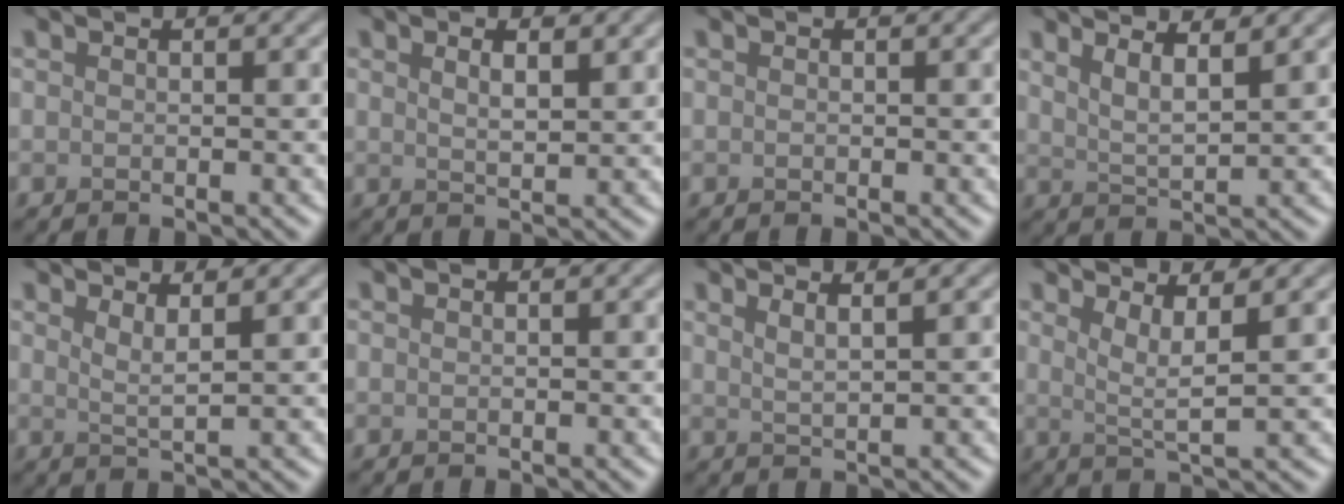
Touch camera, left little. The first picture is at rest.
{"total": 2.6, "force": [1.4, 0.9, 2.0], "torque": [-0.025, -0.002, 0.025]}
{"total": 0.0}
{"total": 3.9, "force": [3.0, 1.0, 2.4], "torque": [-0.035, 0.010, 0.042]}
{"total": 2.1, "force": [1.4, 0.5, 1.5], "torque": [-0.018, -0.004, 0.020]}
{"total": 0.0}
{"total": 2.7, "force": [1.8, 0.8, 1.8], "torque": [-0.012, 0.010, 0.009]}
{"total": 3.0, "force": [1.5, 0.5, 2.6], "torque": [-0.042, -0.006, 0.029]}